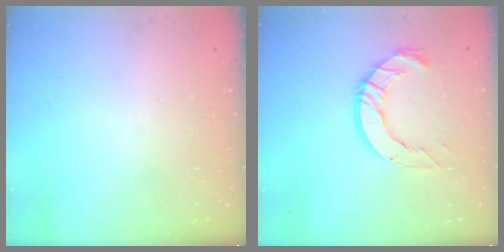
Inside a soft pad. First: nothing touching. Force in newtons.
{"total": 10.6, "press": 10.5, "slide": 0.9}